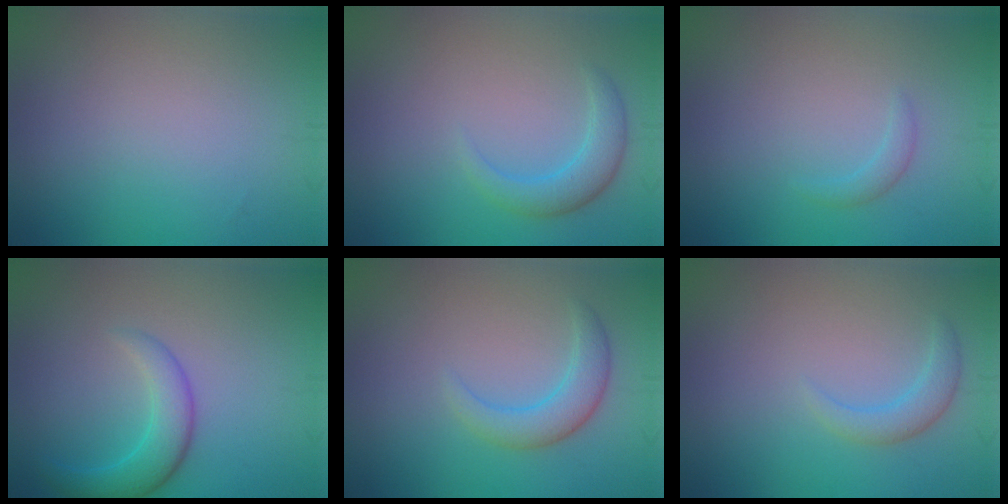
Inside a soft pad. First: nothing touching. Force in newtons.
{"total": 2.5, "press": 2.5, "slide": 0.1}
{"total": 0.9, "press": 0.9, "slide": 0.1}
{"total": 3.4, "press": 3.4, "slide": 0.2}
{"total": 2.8, "press": 2.8, "slide": 0.1}
{"total": 1.9, "press": 1.9, "slide": 0.1}